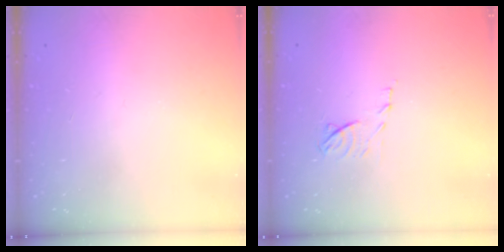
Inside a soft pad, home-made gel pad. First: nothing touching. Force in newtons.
{"total": 7.6, "press": 7.6, "slide": 0.7}